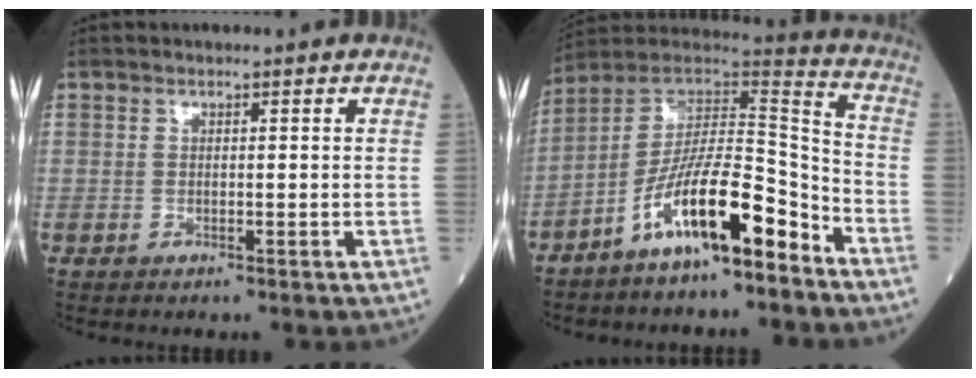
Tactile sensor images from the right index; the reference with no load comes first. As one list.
[{"total": 14.6, "force": [-8.7, 2.8, 11.4], "torque": [-0.203, 0.019, -0.155]}]